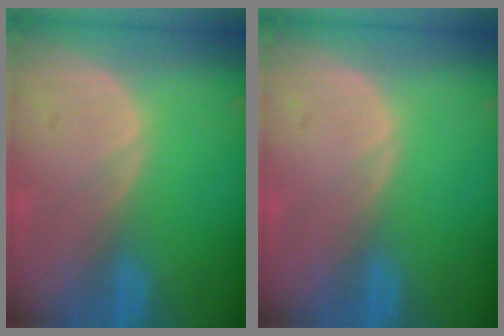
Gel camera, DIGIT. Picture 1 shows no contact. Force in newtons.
{"total": 0.0}